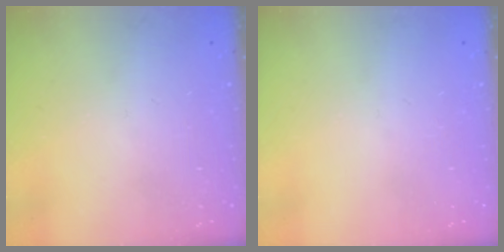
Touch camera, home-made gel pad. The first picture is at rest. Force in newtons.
{"total": 0.0}